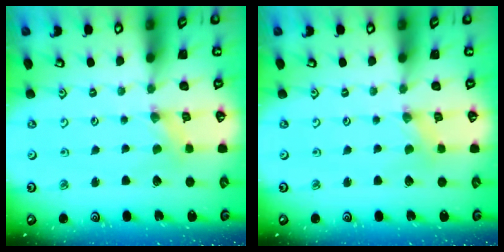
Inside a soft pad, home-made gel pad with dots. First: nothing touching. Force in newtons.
{"total": 0.0}